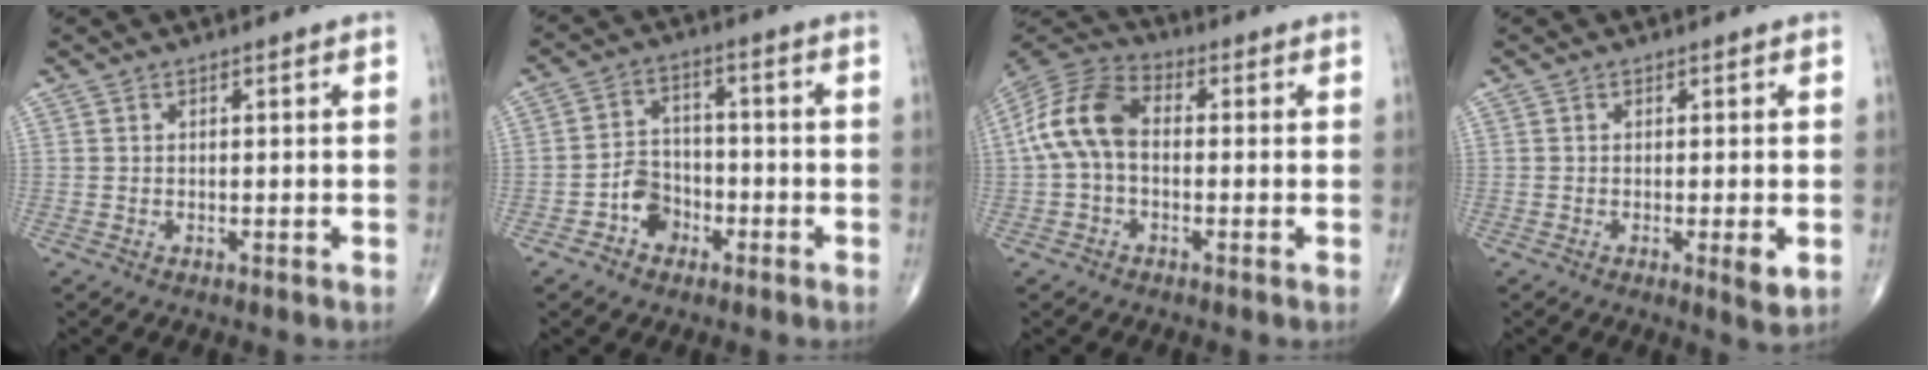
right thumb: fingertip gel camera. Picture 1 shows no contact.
{"total": 6.3, "force": [-2.9, 4.9, 2.6], "torque": [-0.016, 0.032, -0.056]}
{"total": 11.4, "force": [0.0, 7.2, 8.8], "torque": [-0.175, 0.032, -0.013]}
{"total": 3.1, "force": [-0.7, 0.4, 3.0], "torque": [-0.047, -0.012, -0.012]}